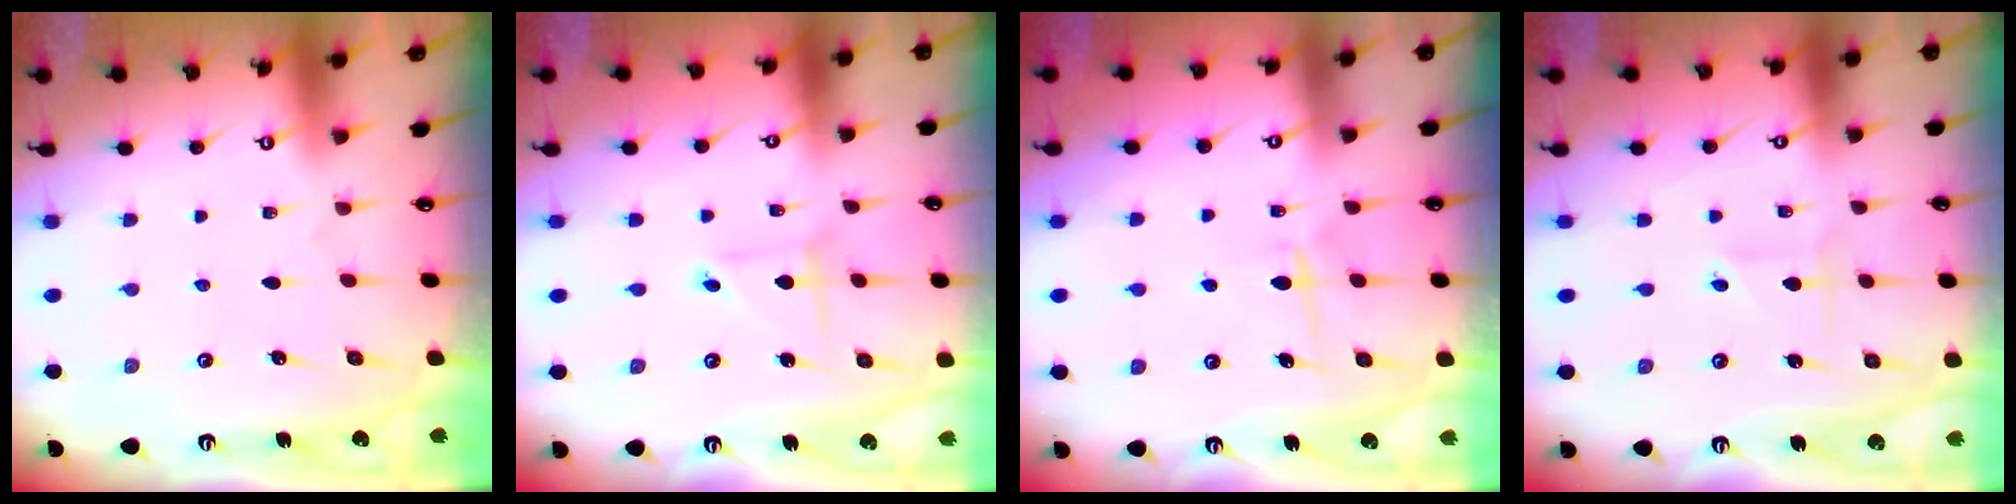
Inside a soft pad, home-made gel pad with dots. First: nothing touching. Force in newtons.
{"total": 2.2, "press": 2.2, "slide": 0.1}
{"total": 6.0, "press": 5.9, "slide": 1.2}
{"total": 2.0, "press": 1.7, "slide": 1.0}